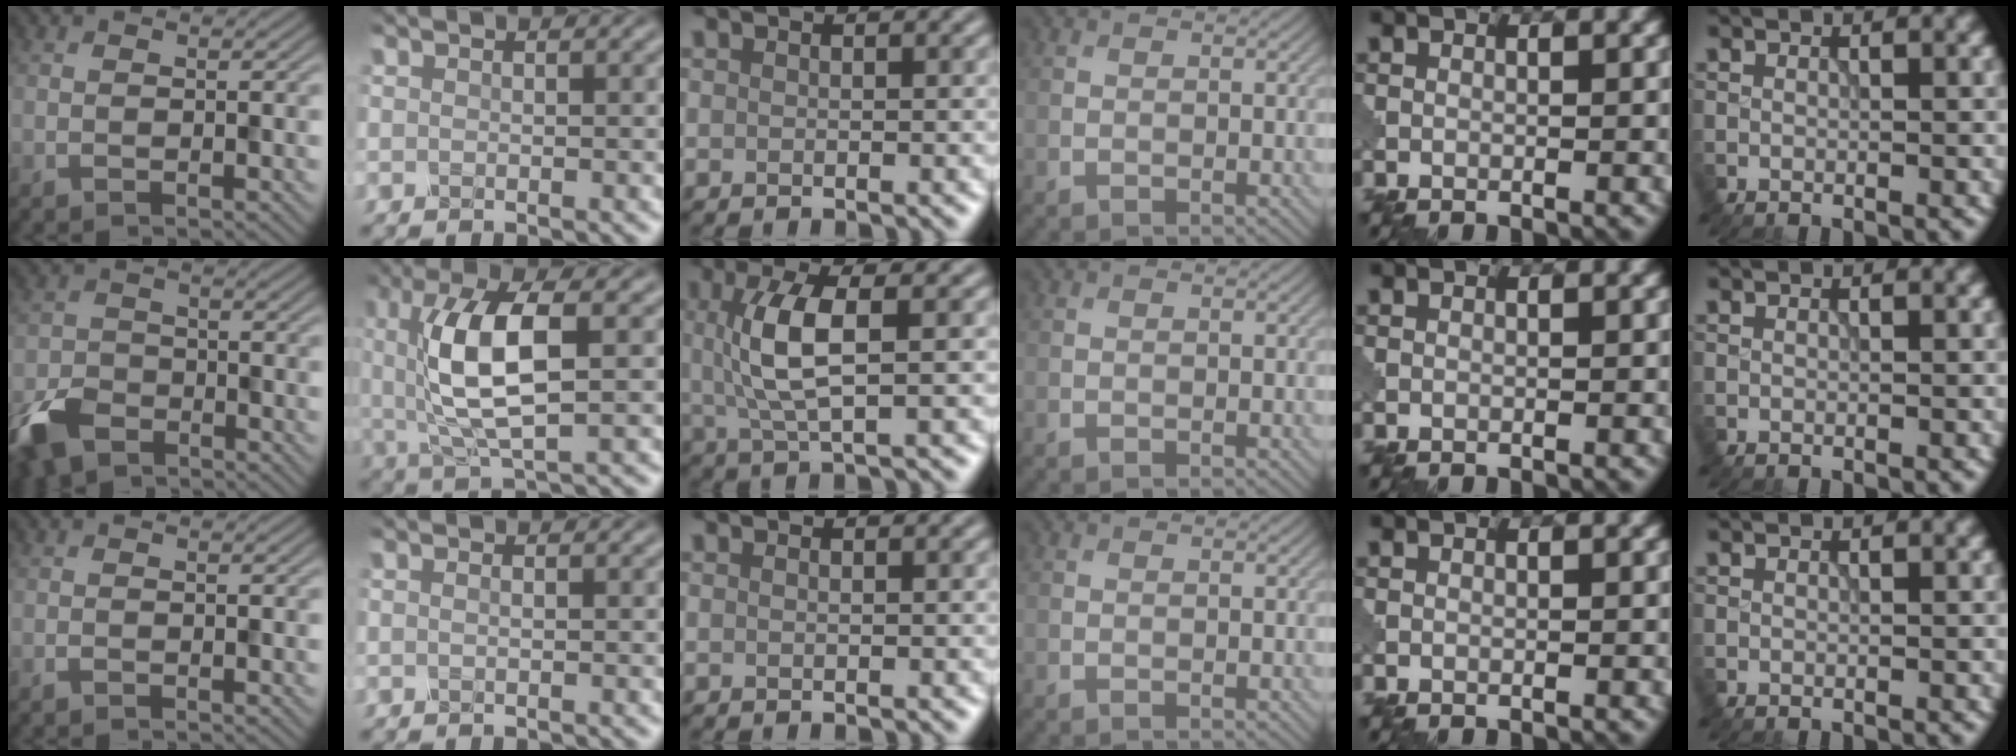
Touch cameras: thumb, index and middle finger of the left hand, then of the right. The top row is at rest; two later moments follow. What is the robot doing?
{"motion": "squeeze", "object": "clothespin"}